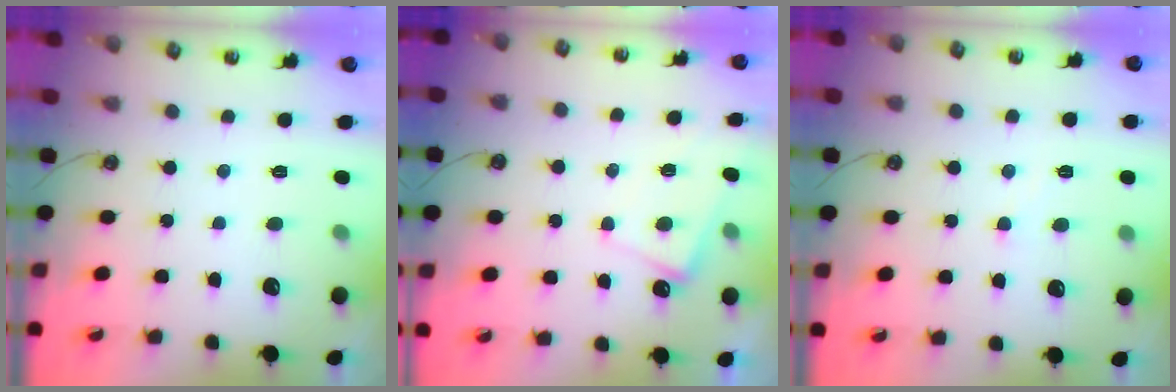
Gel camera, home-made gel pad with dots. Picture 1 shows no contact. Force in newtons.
{"total": 5.0, "press": 5.0, "slide": 0.3}
{"total": 3.7, "press": 3.6, "slide": 0.3}